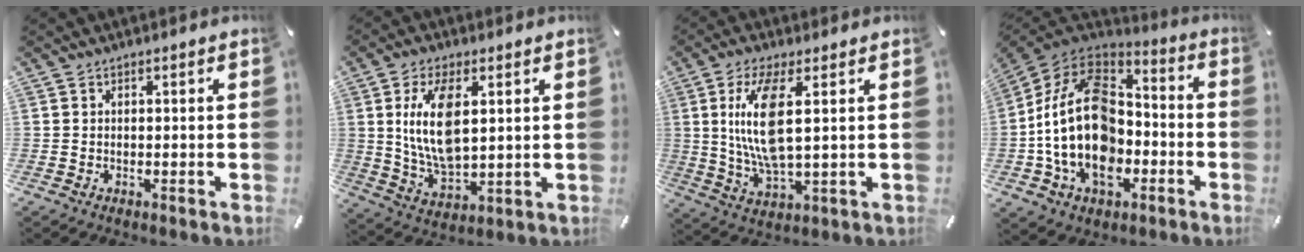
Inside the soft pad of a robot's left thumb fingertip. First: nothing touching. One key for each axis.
{"total": 12.4, "fx": 3.3, "fy": 6.2, "fz": 10.2, "tx": -0.229, "ty": -0.008, "tz": 0.054}
{"total": 12.6, "fx": 2.8, "fy": 4.2, "fz": 11.5, "tx": -0.251, "ty": -0.010, "tz": 0.046}
{"total": 22.9, "fx": -3.8, "fy": 16.2, "fz": 15.8, "tx": -0.310, "ty": 0.015, "tz": -0.060}